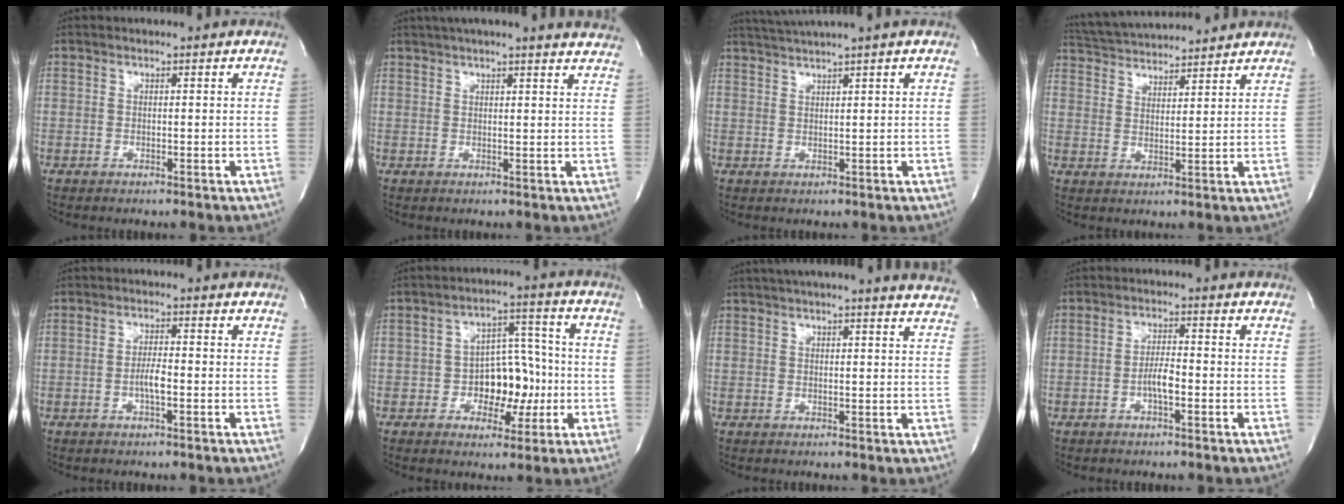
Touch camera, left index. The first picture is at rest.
{"total": 15.3, "force": [13.9, 0.3, 6.3], "torque": [-0.097, 0.004, 0.163]}
{"total": 4.0, "force": [3.2, -1.7, 1.6], "torque": [-0.032, 0.006, 0.065]}
{"total": 12.8, "force": [12.2, 1.5, 3.7], "torque": [-0.077, 0.030, 0.193]}
{"total": 2.6, "force": [-0.9, 0.4, 2.4], "torque": [-0.048, 0.000, -0.016]}
{"total": 8.4, "force": [-1.9, 5.2, 6.4], "torque": [-0.097, 0.025, -0.025]}
{"total": 17.0, "force": [15.6, 0.2, 6.8], "torque": [-0.104, -0.009, 0.184]}
{"total": 3.0, "force": [-1.2, 0.6, 2.7], "torque": [-0.051, 0.002, -0.021]}